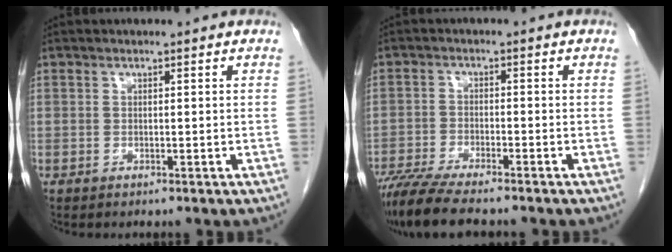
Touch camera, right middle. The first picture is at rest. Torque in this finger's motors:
{"motor_torque": [1.21, -0.93, 0.16, 0.12]}